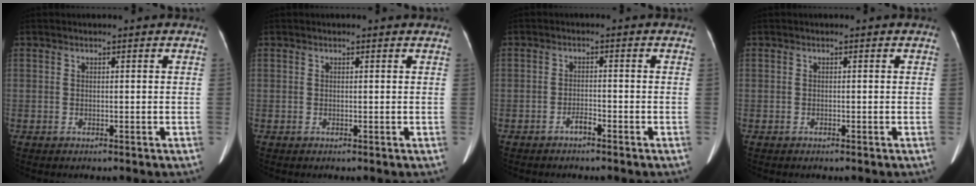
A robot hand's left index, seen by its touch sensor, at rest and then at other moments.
{"total": 0.0}
{"total": 1.6, "force": [-1.4, 0.2, 0.8], "torque": [-0.017, 0.001, -0.023]}
{"total": 0.0}